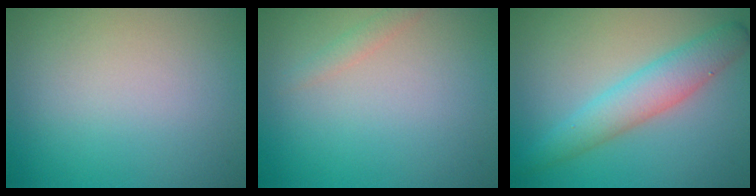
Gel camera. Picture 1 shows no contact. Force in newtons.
{"total": 1.0, "press": 1.0, "slide": 0.1}
{"total": 4.1, "press": 4.1, "slide": 0.4}